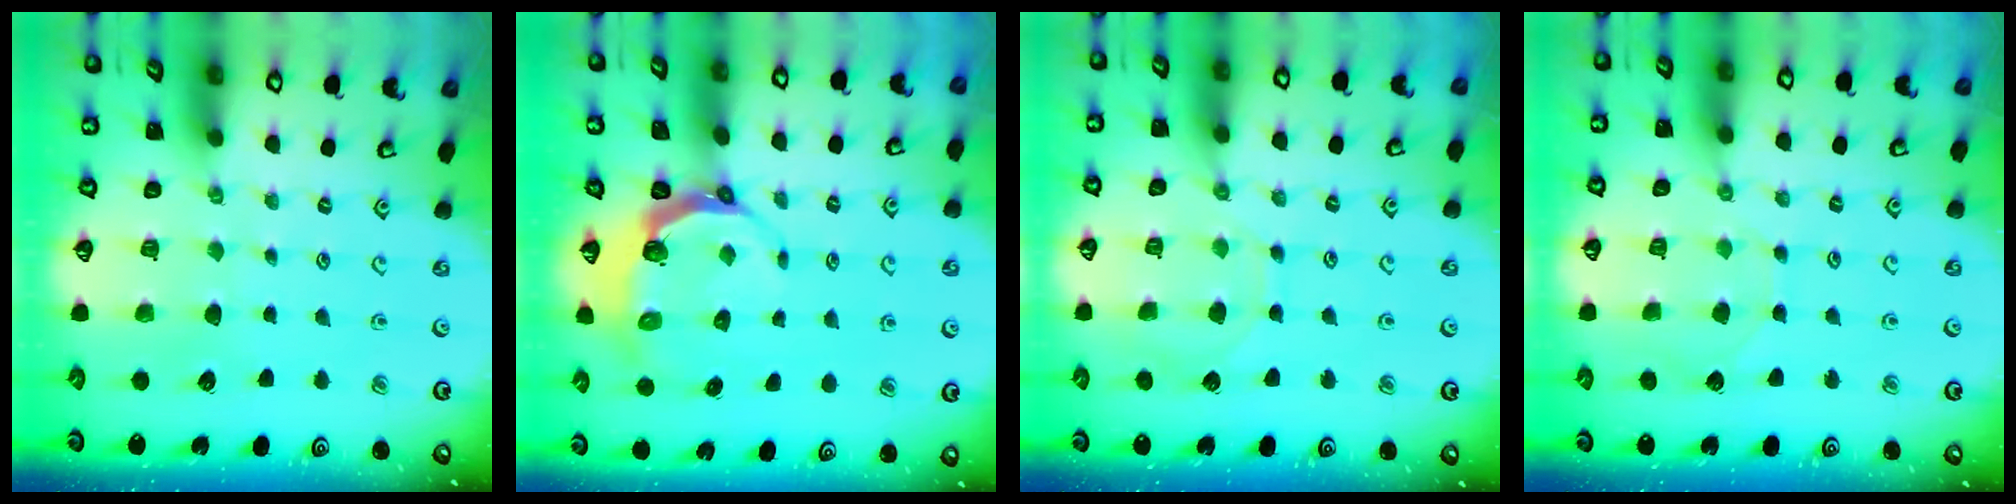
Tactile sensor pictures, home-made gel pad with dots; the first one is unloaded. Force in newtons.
{"total": 5.9, "press": 5.2, "slide": 2.9}
{"total": 6.9, "press": 6.8, "slide": 0.7}
{"total": 4.6, "press": 4.6, "slide": 0.4}